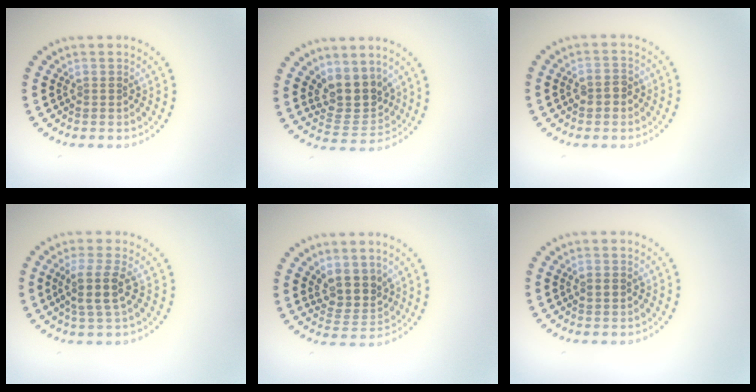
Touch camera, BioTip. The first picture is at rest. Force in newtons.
{"total": 4.0, "press": 3.5, "slide": 1.9}
{"total": 1.6, "press": 1.6, "slide": 0.2}
{"total": 3.0, "press": 2.6, "slide": 1.6}
{"total": 3.5, "press": 3.0, "slide": 1.8}
{"total": 1.5, "press": 1.4, "slide": 0.2}